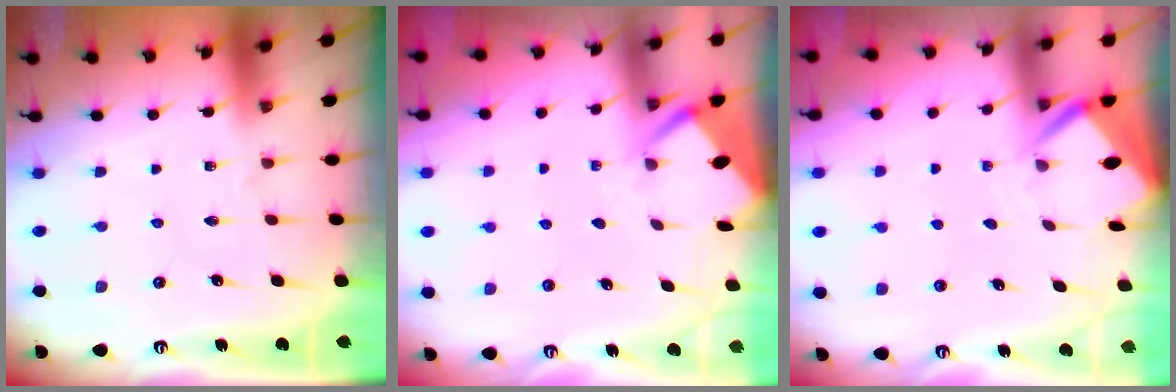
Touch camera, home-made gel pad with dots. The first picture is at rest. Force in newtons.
{"total": 2.6, "press": 2.6, "slide": 0.4}
{"total": 3.2, "press": 3.2, "slide": 0.3}